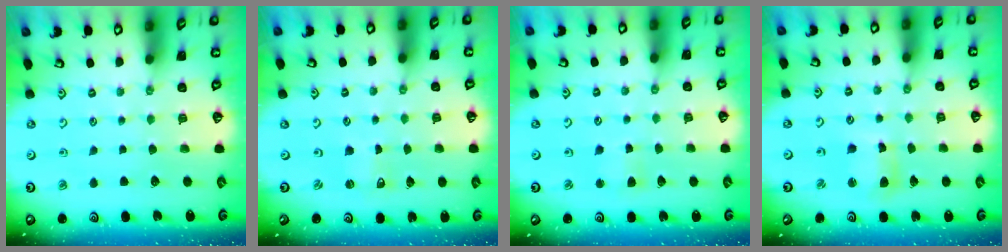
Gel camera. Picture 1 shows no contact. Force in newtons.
{"total": 0.0}
{"total": 2.4, "press": 2.4, "slide": 0.5}
{"total": 7.4, "press": 7.3, "slide": 1.2}